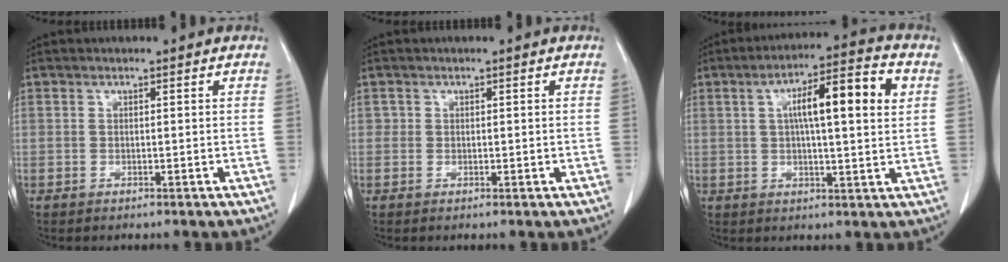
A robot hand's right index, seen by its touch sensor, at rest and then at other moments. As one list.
[{"total": 1.1, "force": [0.3, 1.0, 0.3], "torque": [0.002, 0.001, 0.003]}, {"total": 11.8, "force": [3.1, 1.9, 11.3], "torque": [-0.179, 0.024, 0.043]}]